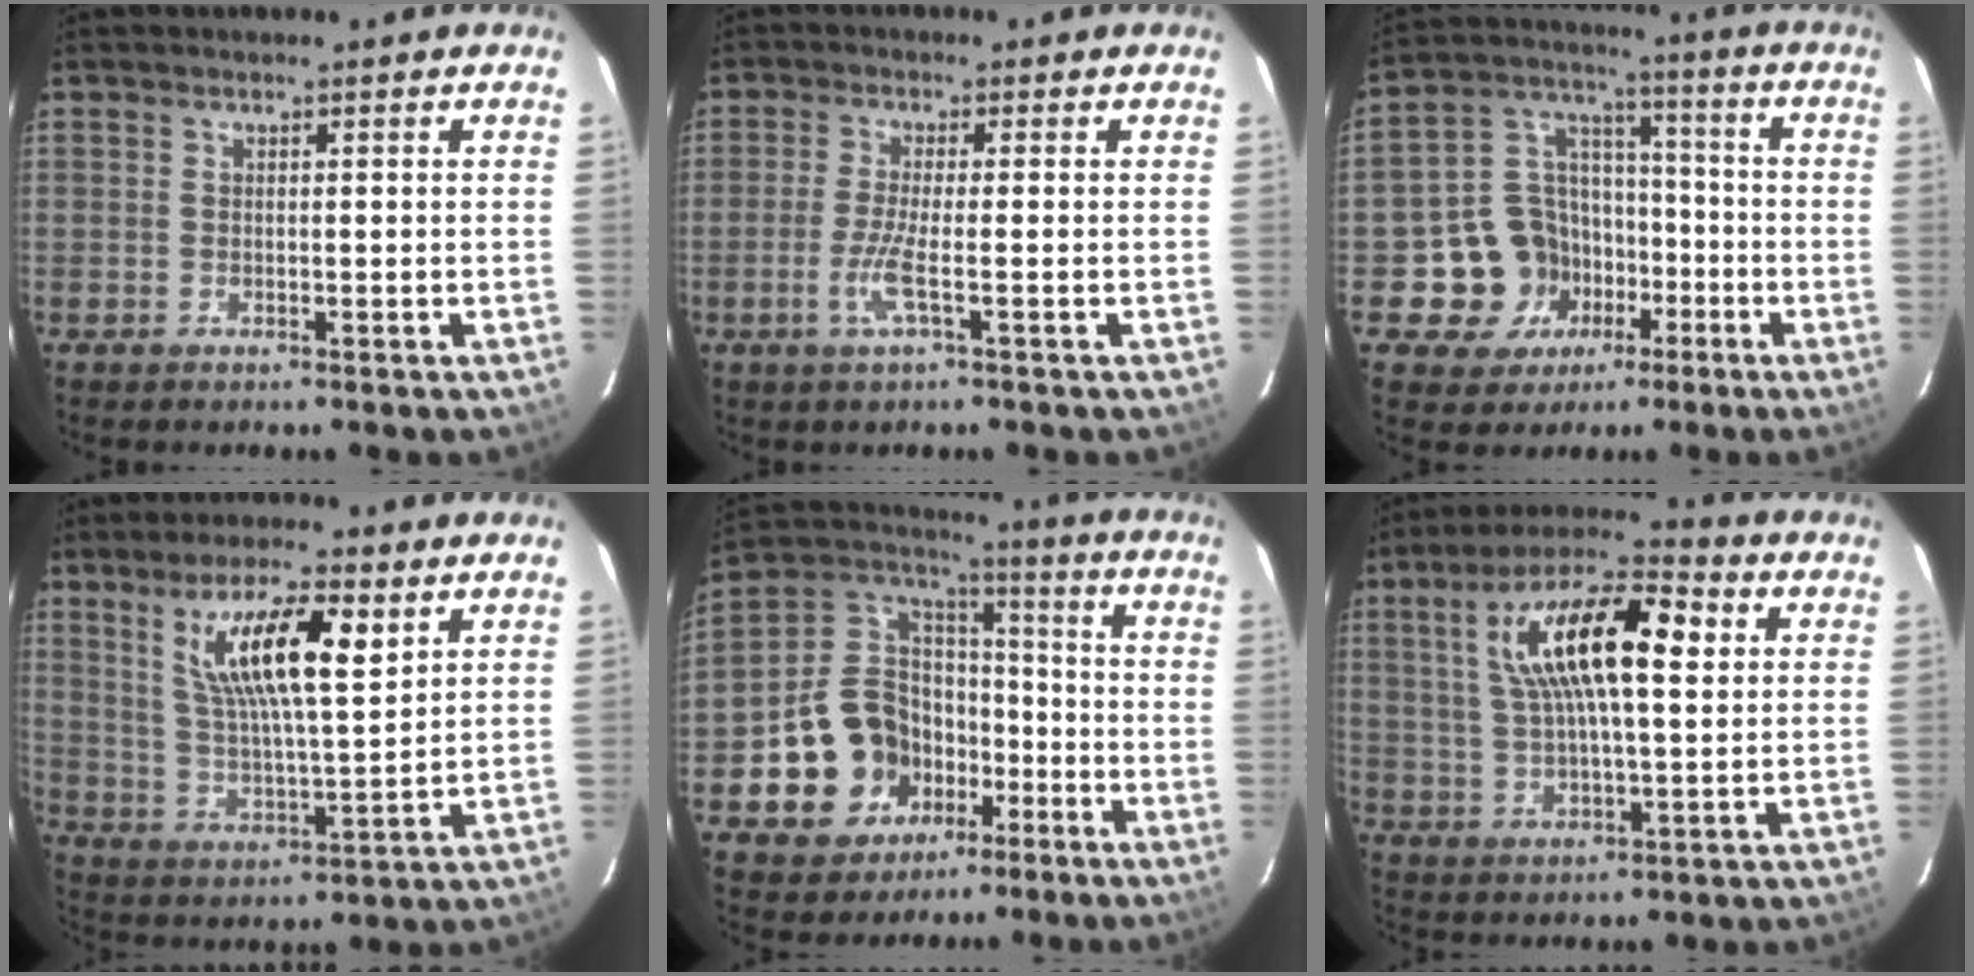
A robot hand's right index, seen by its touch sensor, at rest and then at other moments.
{"total": 4.3, "force": [-1.7, -0.4, 4.0], "torque": [-0.092, -0.006, -0.037]}
{"total": 13.2, "force": [-5.6, 11.4, 3.8], "torque": [-0.093, 0.049, -0.071]}
{"total": 13.7, "force": [6.4, 2.9, 11.8], "torque": [-0.211, 0.002, 0.121]}
{"total": 13.7, "force": [-6.4, 11.2, 4.7], "torque": [-0.119, 0.040, -0.094]}
{"total": 16.6, "force": [4.7, 5.2, 15.0], "torque": [-0.276, 0.029, 0.077]}